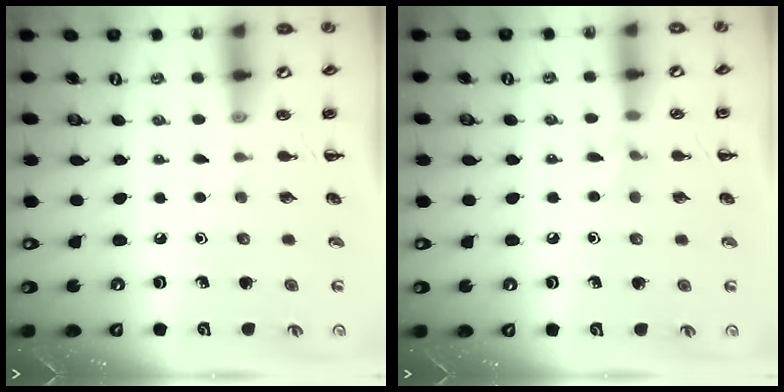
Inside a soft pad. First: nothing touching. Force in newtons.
{"total": 3.6, "press": 3.5, "slide": 1.1}